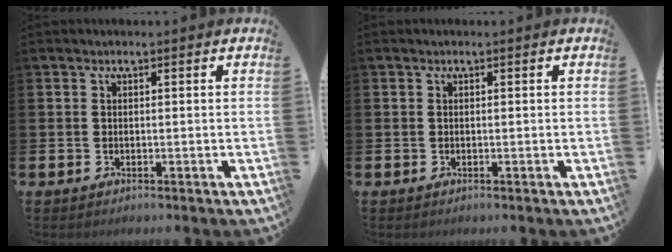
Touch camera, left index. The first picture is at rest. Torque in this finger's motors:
{"motor_torque": [0.00, 0.00, 0.00, 0.00]}